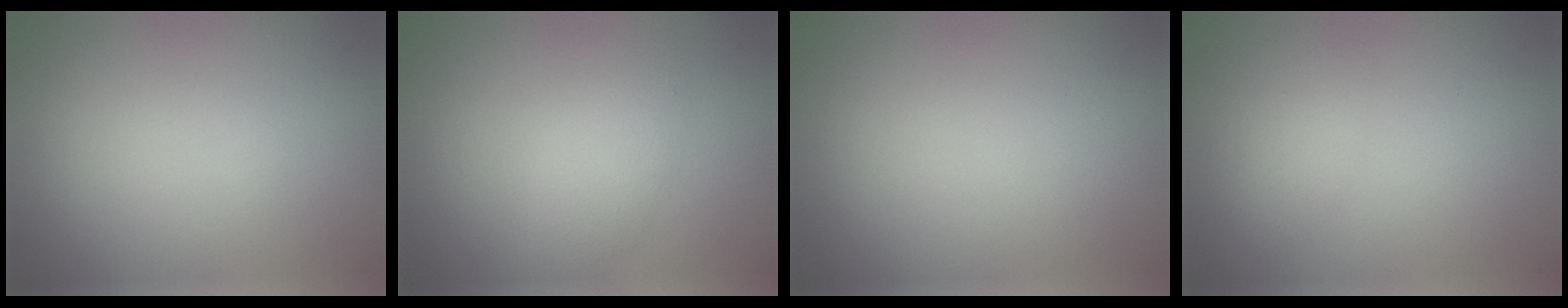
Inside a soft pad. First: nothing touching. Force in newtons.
{"total": 2.4, "press": 2.4, "slide": 0.1}
{"total": 0.0}
{"total": 1.2, "press": 1.2, "slide": 0.0}